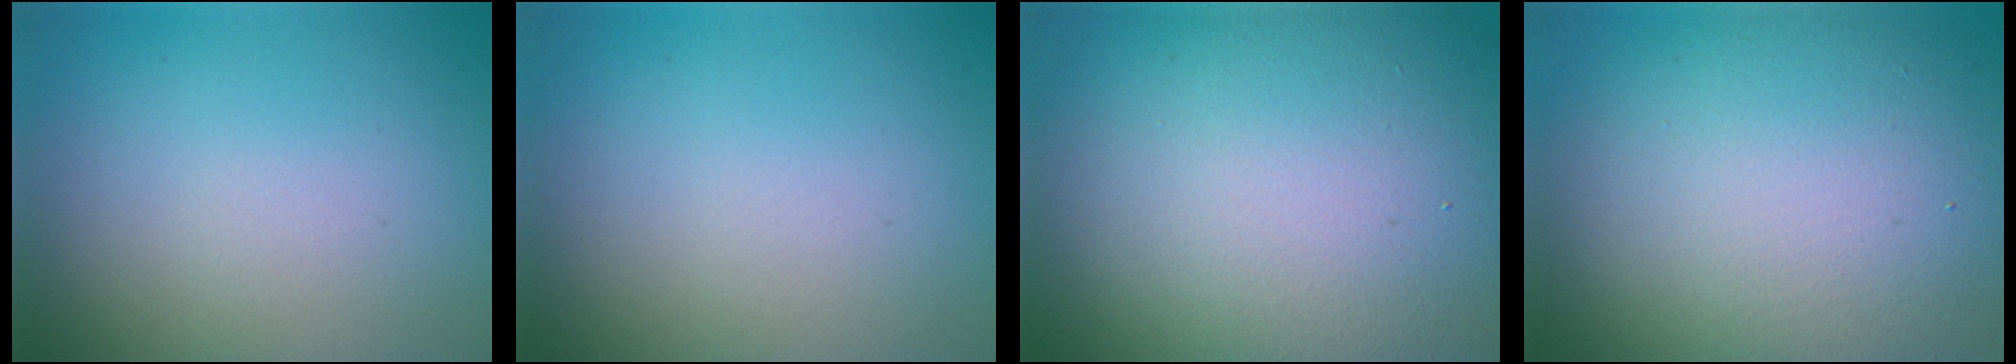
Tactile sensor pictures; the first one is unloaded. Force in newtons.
{"total": 0.0}
{"total": 20.6, "press": 20.5, "slide": 1.4}
{"total": 14.2, "press": 14.1, "slide": 1.1}